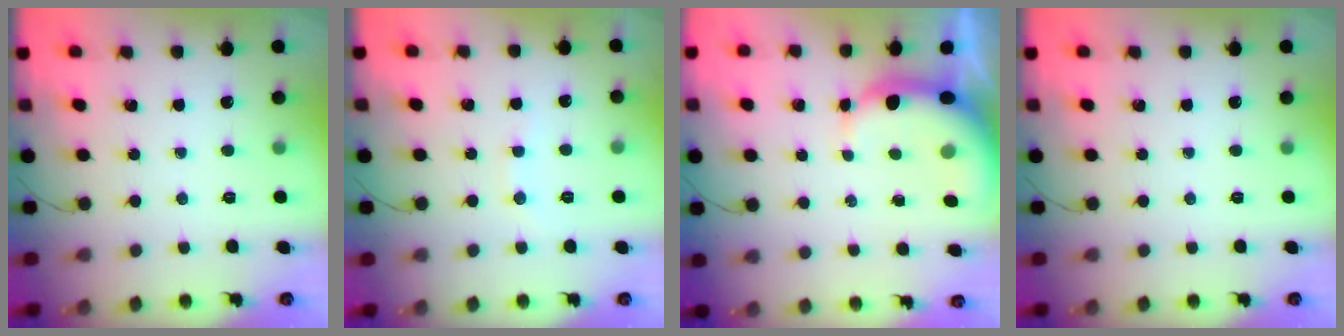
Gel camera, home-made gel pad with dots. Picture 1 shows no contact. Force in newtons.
{"total": 5.6, "press": 5.5, "slide": 1.1}
{"total": 5.8, "press": 5.7, "slide": 1.3}
{"total": 0.0}